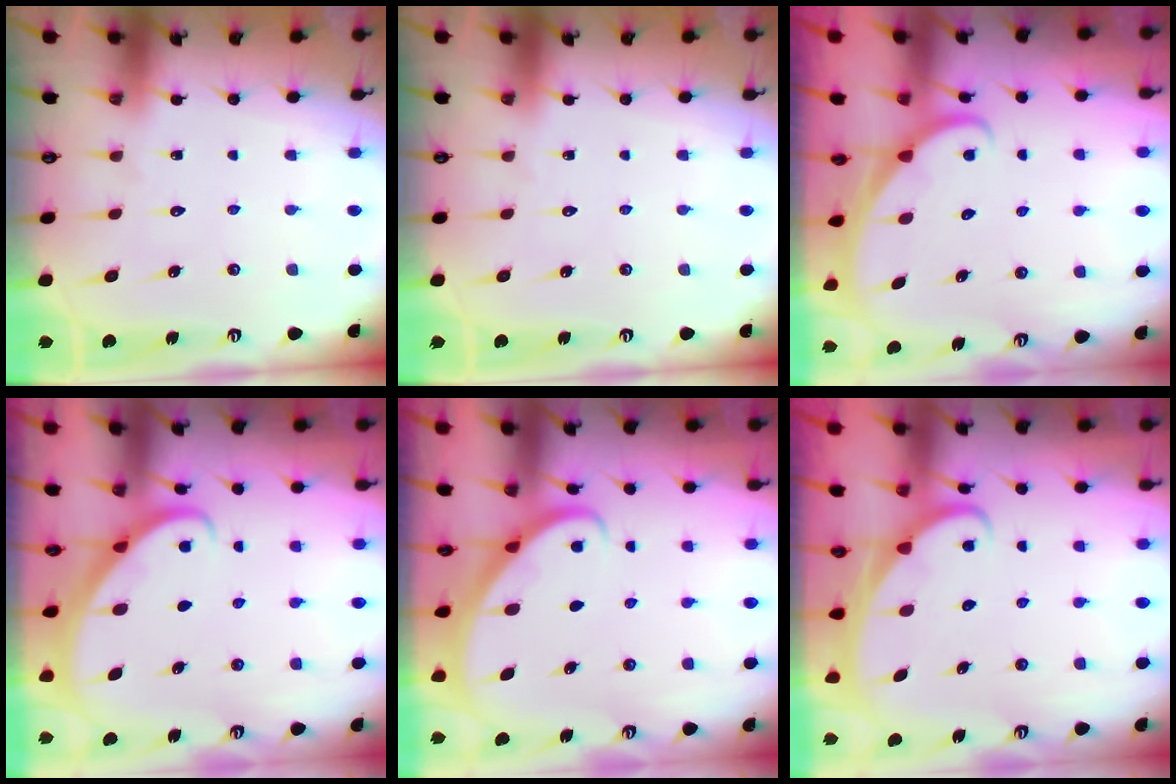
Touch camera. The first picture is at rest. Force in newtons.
{"total": 0.0}
{"total": 1.9, "press": 1.9, "slide": 0.0}
{"total": 2.7, "press": 2.7, "slide": 0.2}
{"total": 2.7, "press": 2.7, "slide": 0.1}
{"total": 2.2, "press": 2.2, "slide": 0.2}